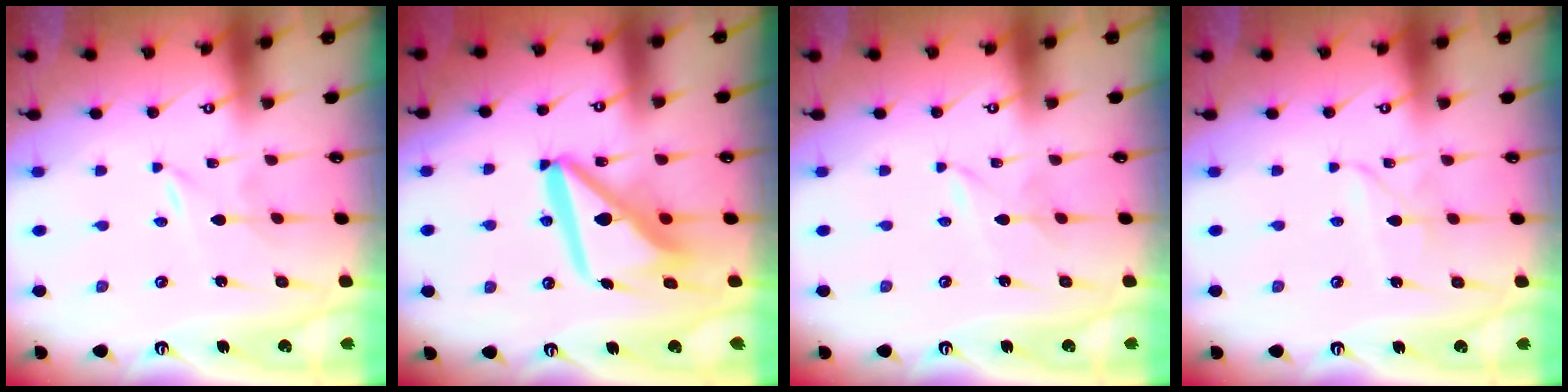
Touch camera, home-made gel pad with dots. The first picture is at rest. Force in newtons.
{"total": 14.6, "press": 14.5, "slide": 1.9}
{"total": 1.3, "press": 1.3, "slide": 0.1}
{"total": 2.6, "press": 2.6, "slide": 0.2}